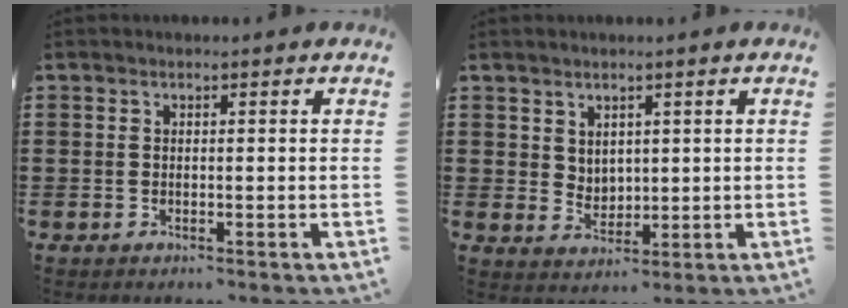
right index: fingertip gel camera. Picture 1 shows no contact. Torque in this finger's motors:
{"motor_torque": [-0.19, 0.26, 0.05, 0.00]}